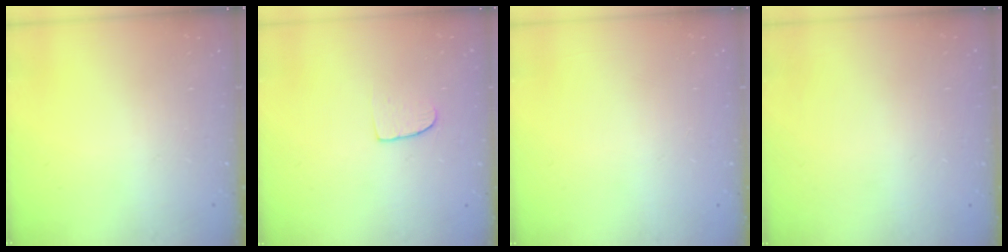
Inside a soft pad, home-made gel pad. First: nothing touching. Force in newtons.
{"total": 6.4, "press": 6.3, "slide": 0.4}
{"total": 0.0}
{"total": 0.0}